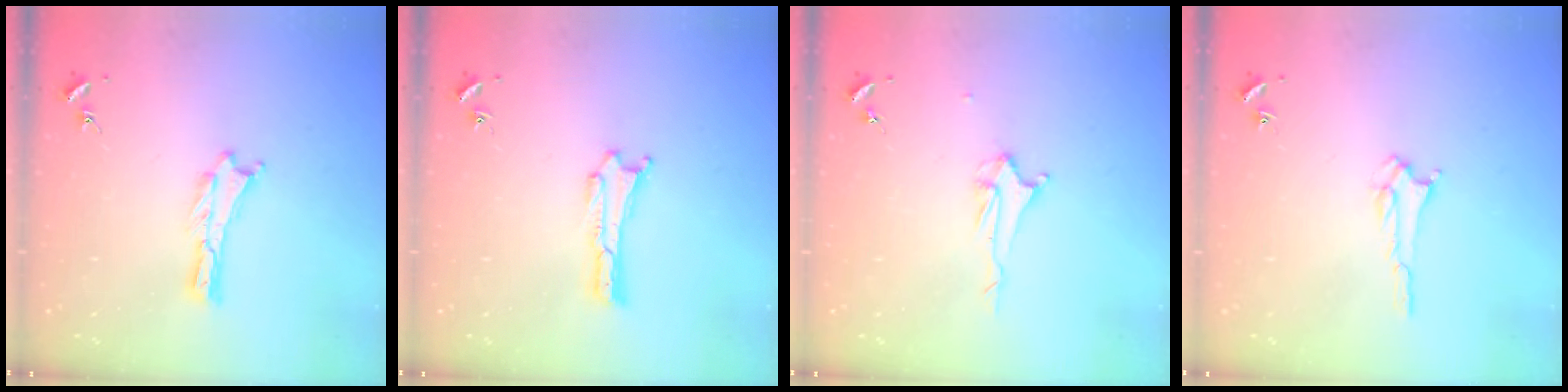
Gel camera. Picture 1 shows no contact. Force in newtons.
{"total": 0.0}
{"total": 2.2, "press": 2.2, "slide": 0.3}
{"total": 1.5, "press": 1.5, "slide": 0.2}